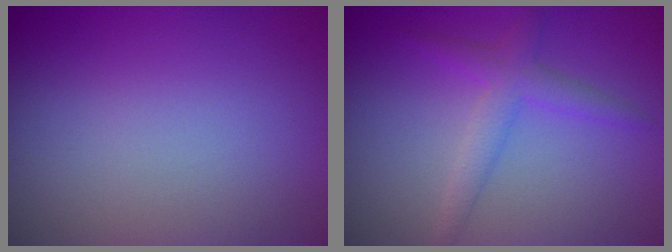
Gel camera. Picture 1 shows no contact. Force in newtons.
{"total": 2.6, "press": 2.6, "slide": 0.1}